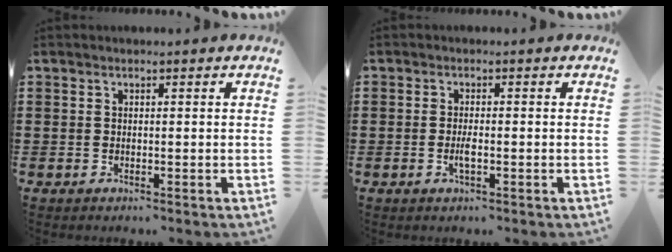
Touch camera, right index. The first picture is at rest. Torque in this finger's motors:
{"motor_torque": [2.14, 0.00, 0.28, 0.05]}